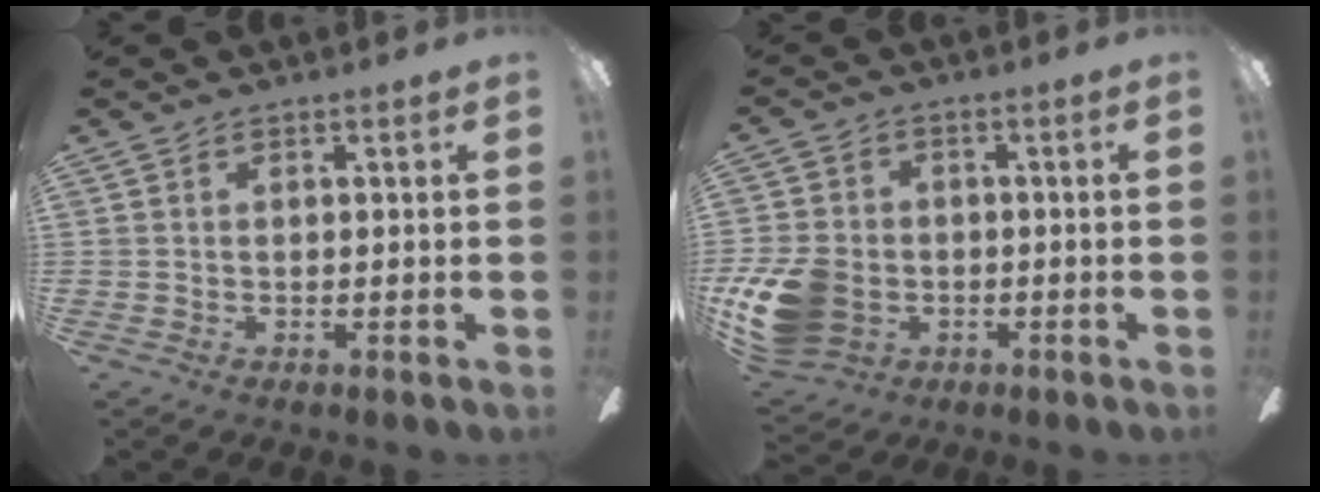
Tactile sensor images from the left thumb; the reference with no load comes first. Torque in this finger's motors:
{"motor_torque": [-0.68, 0.94, 0.48, -0.40, 0.23]}